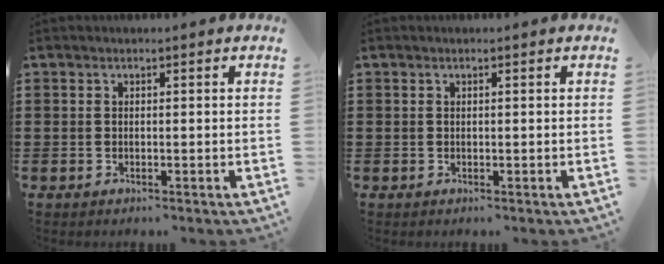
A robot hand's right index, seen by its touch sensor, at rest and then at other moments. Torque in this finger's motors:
{"motor_torque": [0.25, 0.06, 0.02, 0.00]}